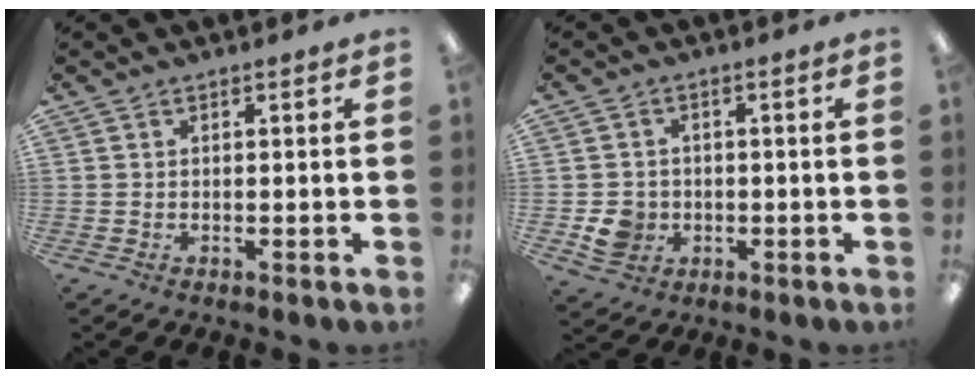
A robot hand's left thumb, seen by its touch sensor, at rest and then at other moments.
{"total": 5.5, "force": [-1.2, 5.0, 1.9], "torque": [-0.025, 0.008, -0.019]}